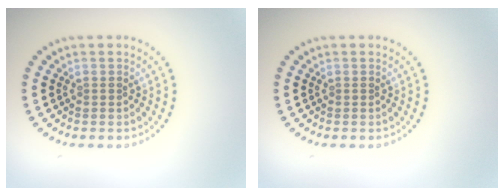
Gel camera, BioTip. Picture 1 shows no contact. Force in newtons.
{"total": 0.0}